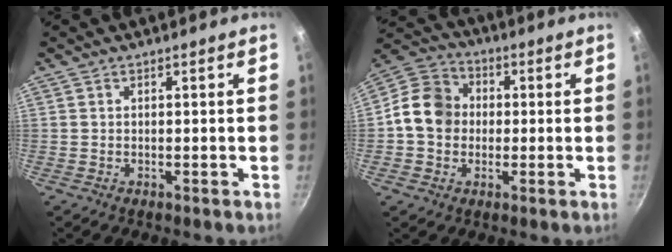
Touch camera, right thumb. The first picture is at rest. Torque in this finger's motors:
{"motor_torque": [1.40, 1.54, 0.64, -0.39, 0.12]}